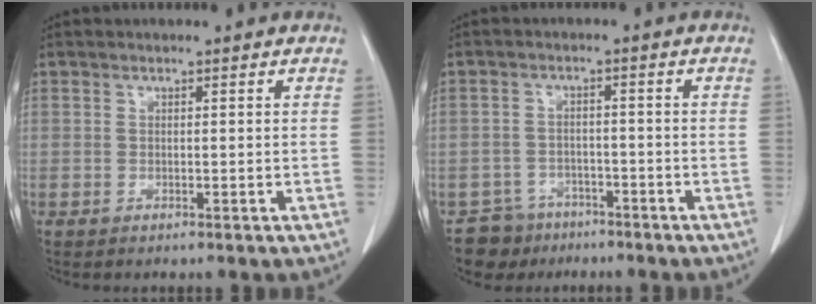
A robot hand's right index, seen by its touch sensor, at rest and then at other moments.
{"total": 5.3, "force": [-3.9, 3.6, -0.5], "torque": [0.016, 0.007, -0.064]}